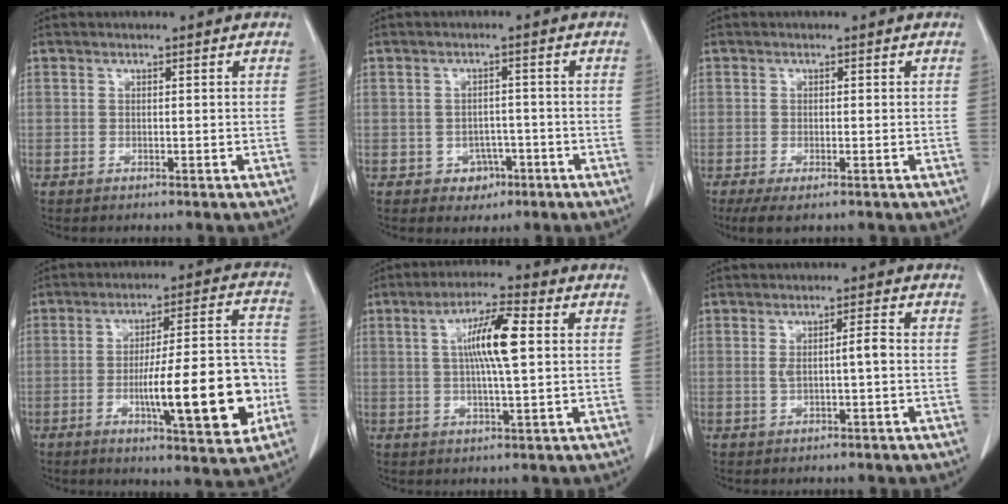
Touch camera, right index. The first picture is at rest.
{"total": 3.3, "force": [-1.5, 2.8, 1.0], "torque": [-0.005, 0.010, -0.010]}
{"total": 3.1, "force": [-1.9, 0.9, 2.3], "torque": [-0.044, -0.008, -0.028]}
{"total": 17.2, "force": [-4.5, 2.9, 16.4], "torque": [-0.244, 0.013, -0.059]}
{"total": 8.8, "force": [1.6, 0.9, 8.6], "torque": [-0.159, 0.008, 0.025]}
{"total": 3.3, "force": [-0.1, 0.5, 3.3], "torque": [-0.061, 0.008, 0.003]}